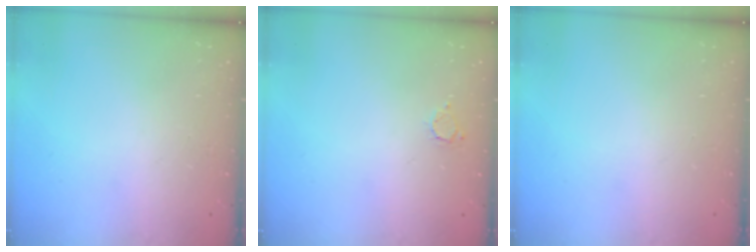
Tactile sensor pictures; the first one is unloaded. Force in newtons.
{"total": 2.5, "press": 2.5, "slide": 0.3}
{"total": 0.0}